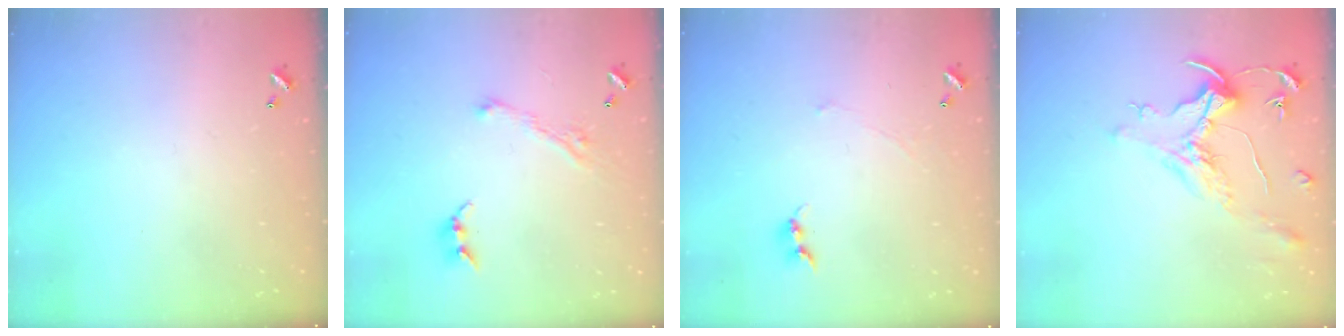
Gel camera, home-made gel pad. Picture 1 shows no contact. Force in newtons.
{"total": 3.7, "press": 3.6, "slide": 0.7}
{"total": 1.0, "press": 0.8, "slide": 0.6}
{"total": 1.6, "press": 1.4, "slide": 0.7}